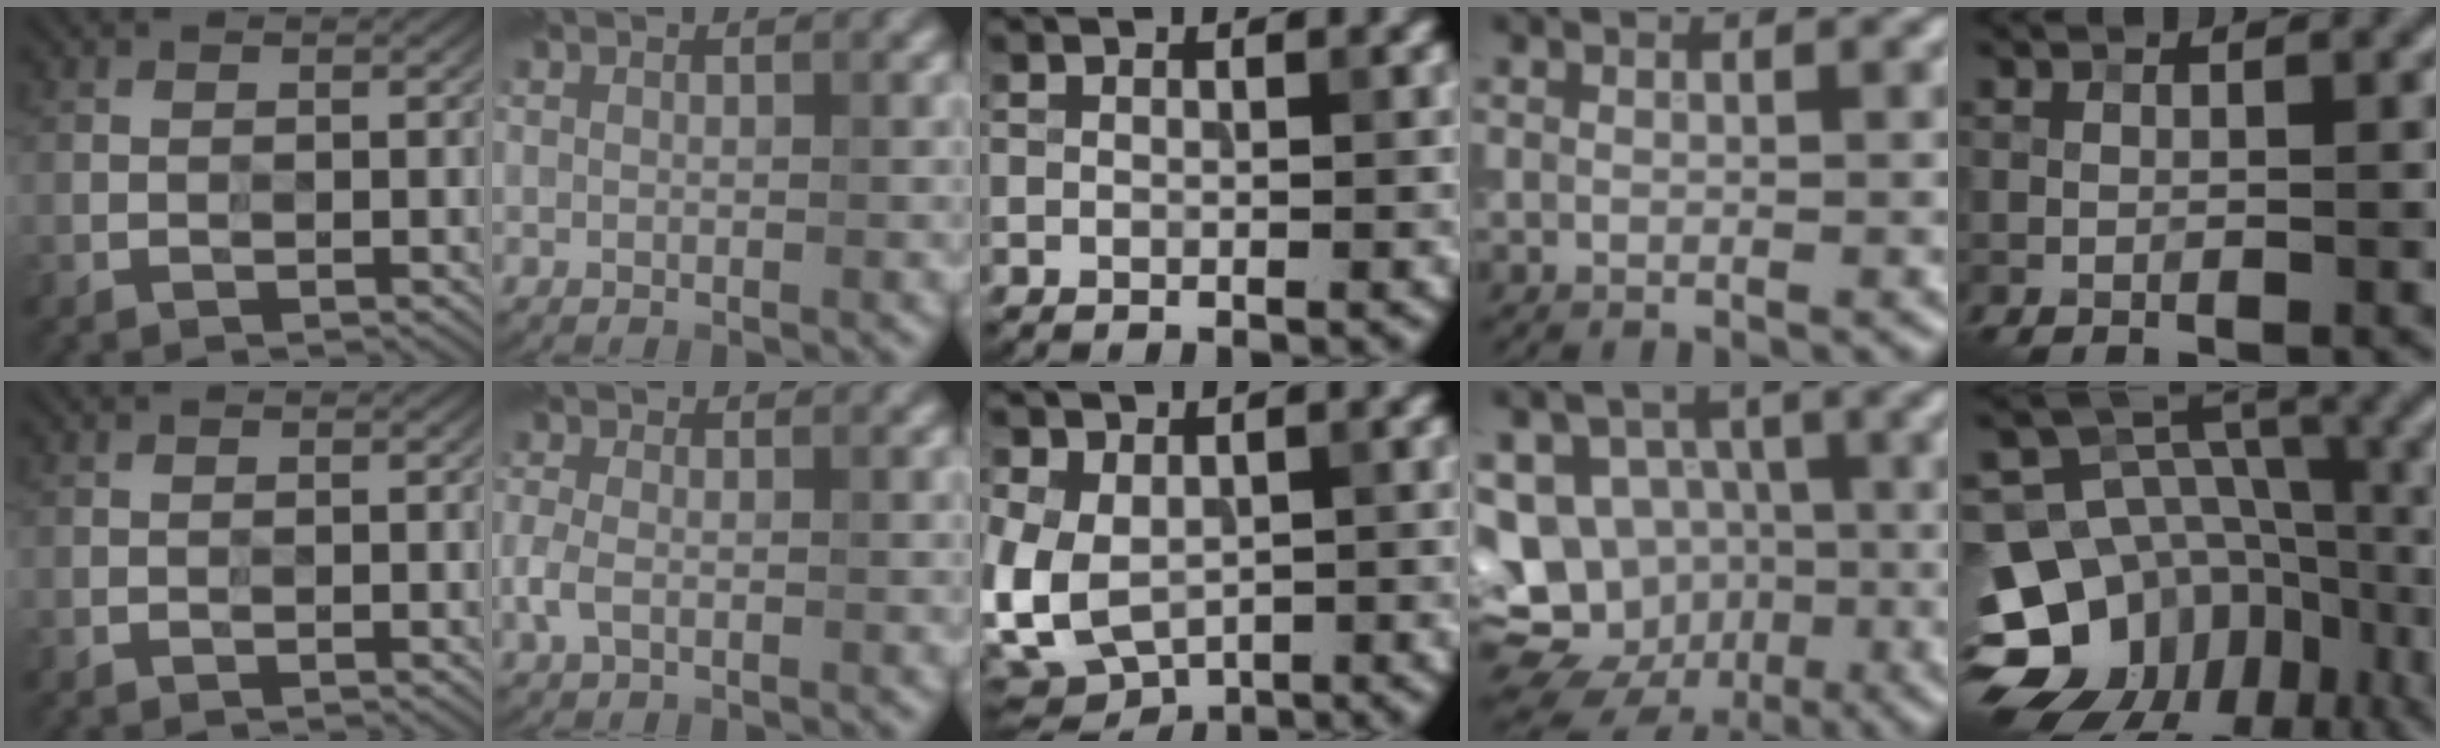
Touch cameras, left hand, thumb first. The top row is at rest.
{"index": {"total": 1.8, "force": [-0.5, 1.1, 1.4], "torque": [-0.035, 0.002, -0.014]}, "middle": {"total": 6.6, "force": [-1.0, 4.7, 4.6], "torque": [-0.105, -0.018, -0.009]}, "ring": {"total": 17.1, "force": [-5.4, 15.2, 5.7], "torque": [-0.133, -0.015, -0.090]}, "little": {"total": 17.2, "force": [-8.1, 13.5, 6.9], "torque": [-0.134, -0.021, -0.116]}}